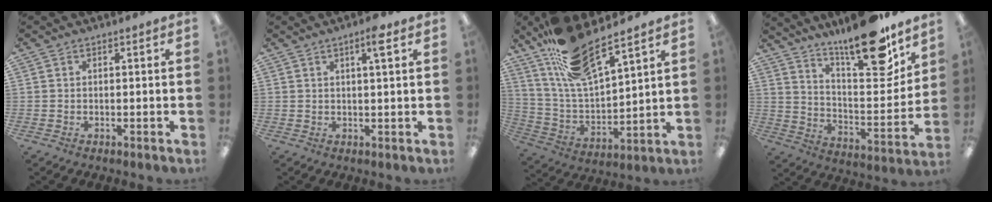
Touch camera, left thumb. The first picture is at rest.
{"total": 4.1, "force": [2.3, 0.6, 3.3], "torque": [-0.055, -0.002, 0.033]}
{"total": 16.5, "force": [13.1, 4.0, 9.3], "torque": [-0.193, -0.073, 0.231]}
{"total": 20.1, "force": [16.2, 4.7, 10.9], "torque": [-0.164, -0.121, 0.266]}